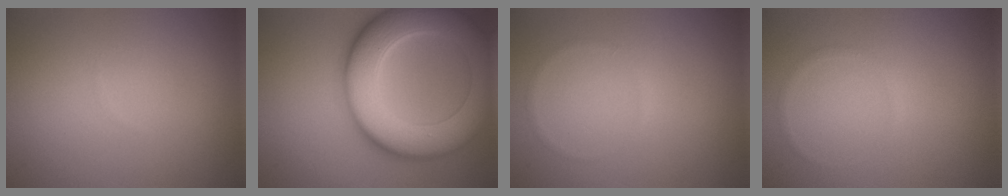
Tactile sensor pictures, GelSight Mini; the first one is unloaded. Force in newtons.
{"total": 11.3, "press": 11.3, "slide": 0.5}
{"total": 0.5, "press": 0.5, "slide": 0.1}
{"total": 0.6, "press": 0.6, "slide": 0.1}